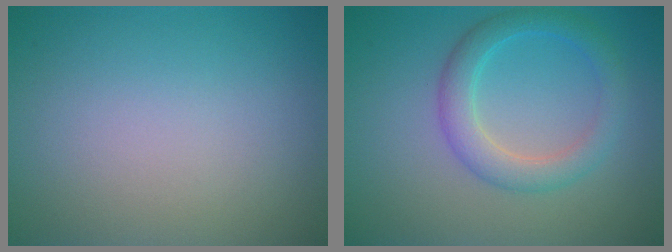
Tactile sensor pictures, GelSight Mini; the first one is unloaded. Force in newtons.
{"total": 3.4, "press": 3.4, "slide": 0.1}